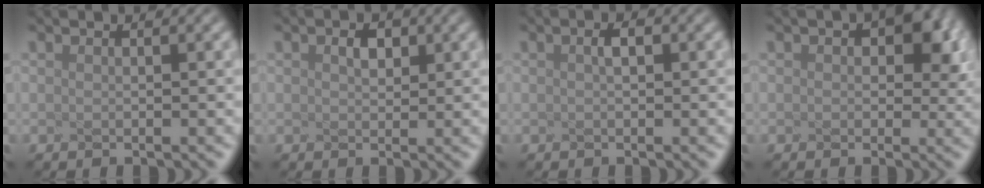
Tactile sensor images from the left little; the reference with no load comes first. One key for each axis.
{"total": 1.1, "fx": -0.7, "fy": -0.7, "fz": -0.5, "tx": -0.027, "ty": -0.007, "tz": 0.031}
{"total": 1.3, "fx": -1.0, "fy": -0.8, "fz": -0.1, "tx": -0.024, "ty": -0.003, "tz": 0.019}
{"total": 3.0, "fx": 0.6, "fy": 1.5, "fz": 2.6, "tx": -0.062, "ty": -0.008, "tz": 0.047}